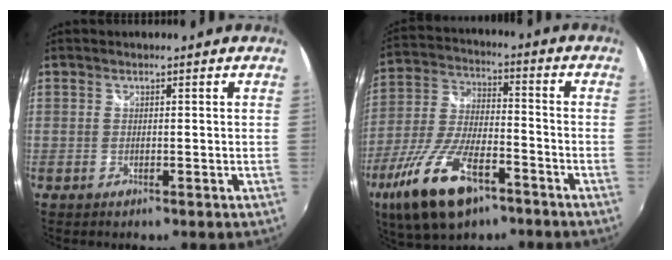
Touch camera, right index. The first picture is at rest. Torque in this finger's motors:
{"motor_torque": [1.70, -0.44, 0.85, 0.17]}